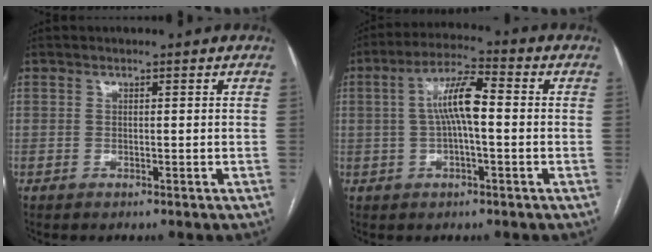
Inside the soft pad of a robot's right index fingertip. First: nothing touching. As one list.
[{"total": 8.0, "force": [0.3, 1.6, 7.9], "torque": [-0.149, 0.025, 0.003]}]